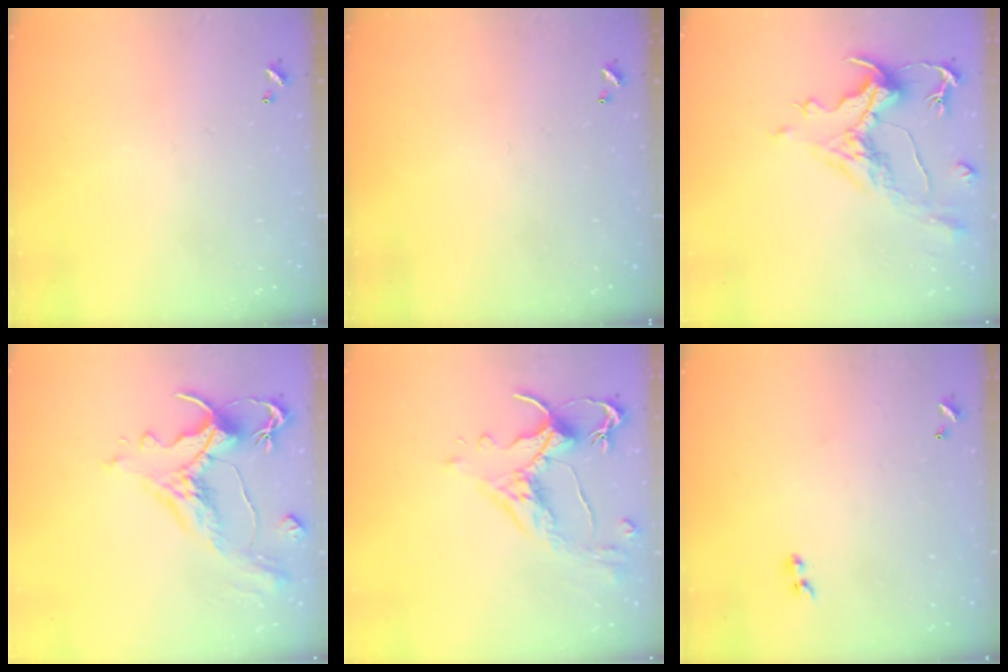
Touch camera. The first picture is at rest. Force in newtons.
{"total": 0.0}
{"total": 1.4, "press": 0.2, "slide": 1.4}
{"total": 1.5, "press": 0.1, "slide": 1.5}
{"total": 2.6, "press": 2.2, "slide": 1.3}
{"total": 2.0, "press": 1.7, "slide": 1.0}